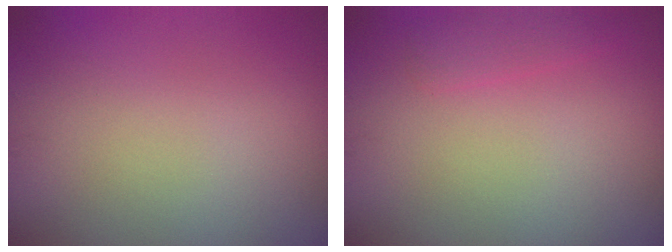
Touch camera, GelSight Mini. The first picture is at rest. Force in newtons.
{"total": 1.4, "press": 1.4, "slide": 0.1}